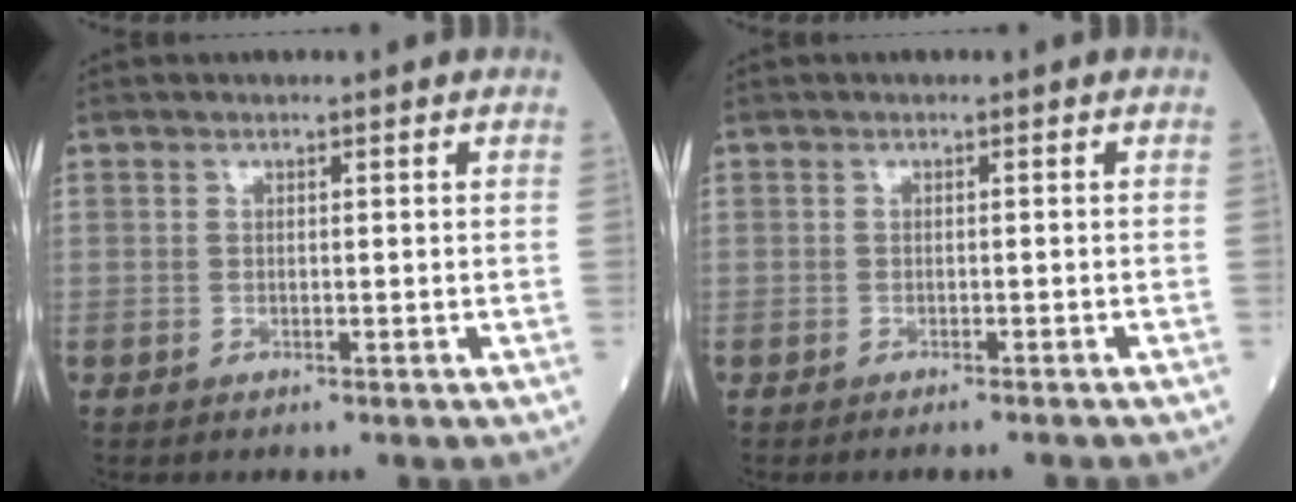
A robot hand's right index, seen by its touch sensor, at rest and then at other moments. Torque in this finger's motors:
{"motor_torque": [-0.02, 0.04, -0.03, -0.01]}